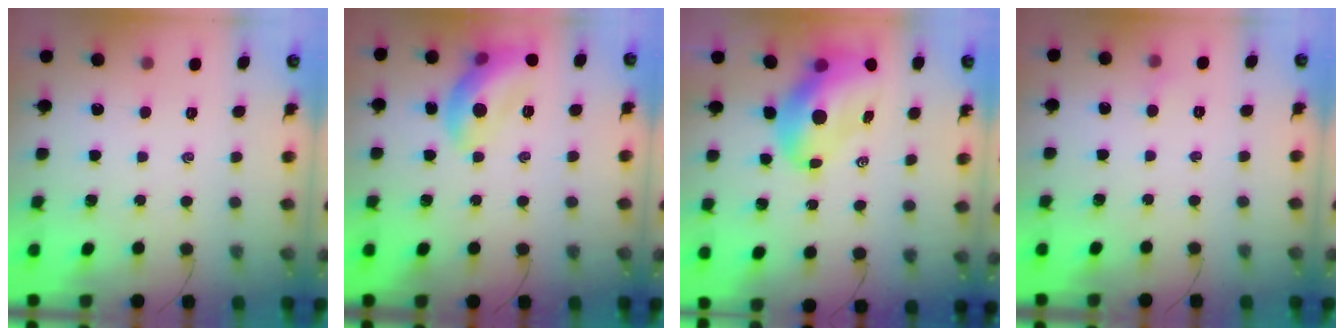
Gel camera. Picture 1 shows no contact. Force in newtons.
{"total": 11.8, "press": 11.8, "slide": 0.8}
{"total": 11.8, "press": 11.3, "slide": 3.4}
{"total": 2.7, "press": 2.6, "slide": 0.9}